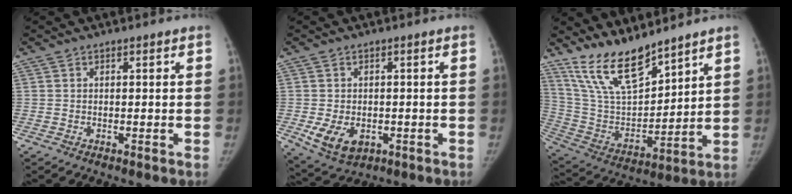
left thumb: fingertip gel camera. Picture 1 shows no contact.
{"total": 7.4, "force": [-2.0, 5.1, 5.0], "torque": [-0.077, -0.007, -0.019]}
{"total": 15.4, "force": [12.5, 4.5, 7.7], "torque": [-0.118, -0.073, 0.249]}